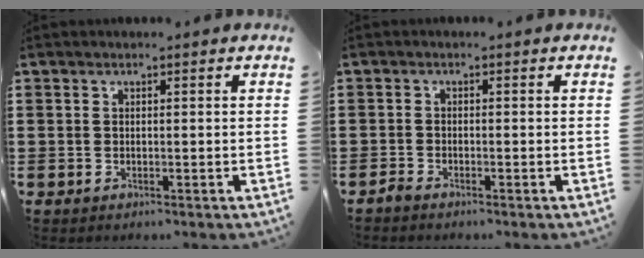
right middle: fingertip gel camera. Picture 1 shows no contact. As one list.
[{"total": 1.2, "force": [-1.1, 0.2, 0.3], "torque": [-0.017, -0.005, -0.024]}]